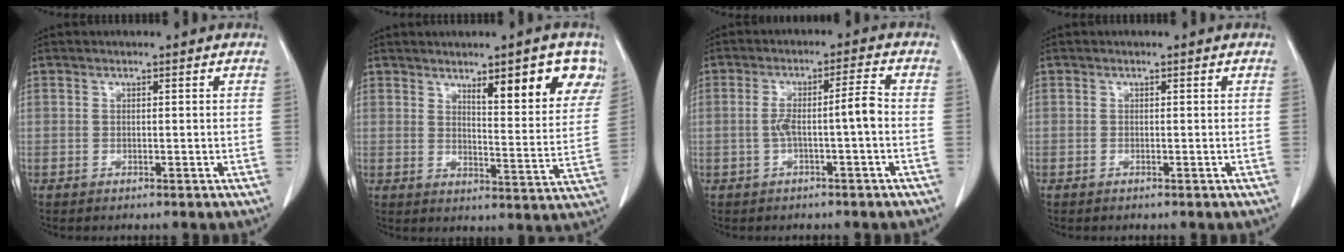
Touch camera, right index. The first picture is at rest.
{"total": 10.8, "force": [6.3, 1.8, 8.5], "torque": [-0.104, -0.005, 0.086]}
{"total": 5.2, "force": [-1.0, 0.1, 5.1], "torque": [-0.095, 0.021, -0.012]}
{"total": 0.0}